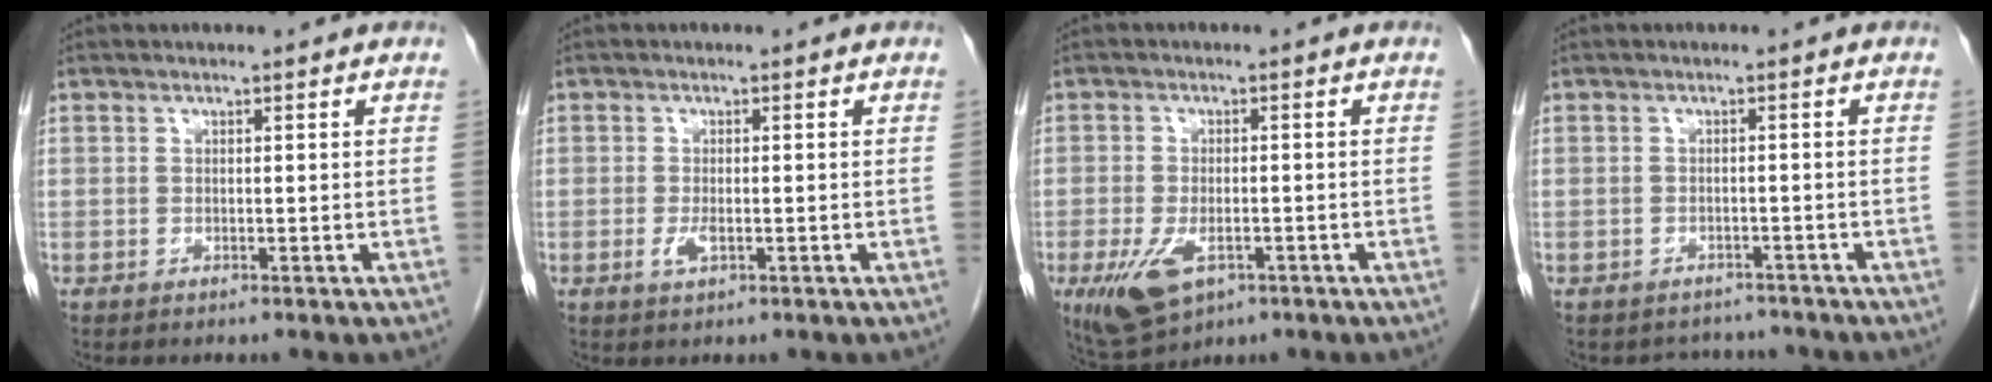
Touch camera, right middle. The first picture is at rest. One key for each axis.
{"total": 1.9, "fx": -0.6, "fy": 0.7, "fz": 1.7, "tx": -0.034, "ty": -0.002, "tz": -0.007}
{"total": 7.5, "fx": -3.5, "fy": 3.7, "fz": 5.5, "tx": -0.107, "ty": -0.012, "tz": -0.048}
{"total": 4.0, "fx": -3.6, "fy": 1.6, "fz": -0.3, "tx": 0.002, "ty": 0.006, "tz": -0.048}